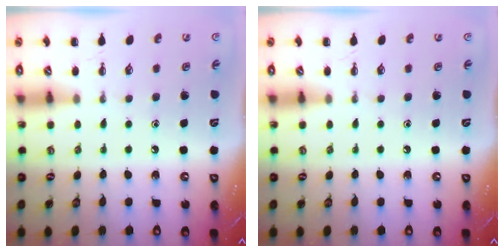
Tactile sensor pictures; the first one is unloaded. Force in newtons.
{"total": 0.0}